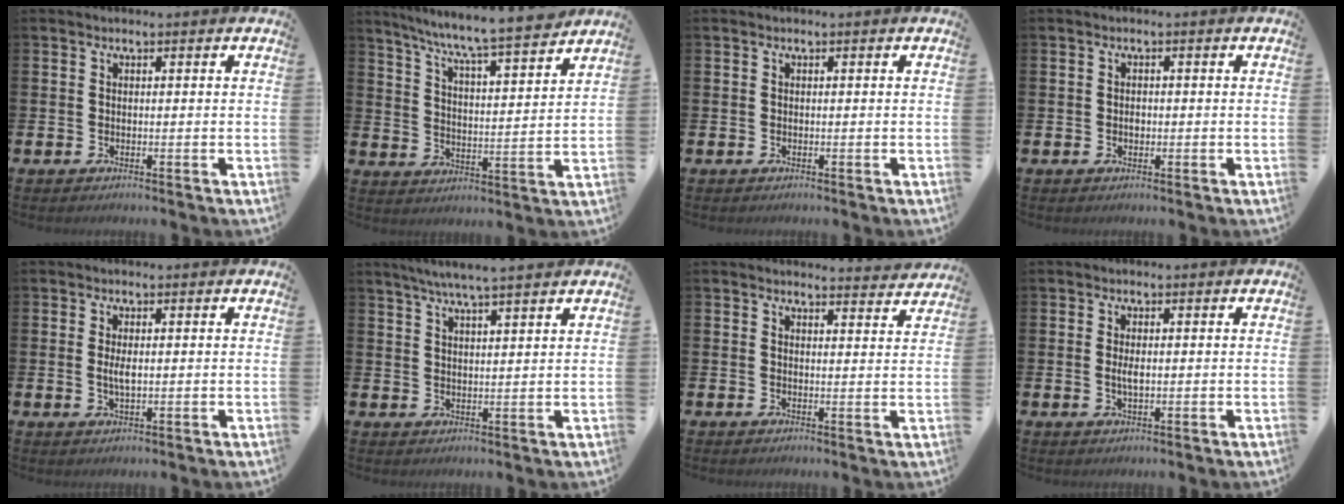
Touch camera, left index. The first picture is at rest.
{"total": 8.4, "force": [7.9, -0.2, 2.8], "torque": [-0.087, -0.058, 0.137]}
{"total": 0.0}
{"total": 0.9, "force": [0.0, 0.7, 0.5], "torque": [0.001, 0.001, -0.005]}
{"total": 2.2, "force": [0.2, 0.8, 2.1], "torque": [-0.037, 0.001, 0.001]}
{"total": 5.3, "force": [4.9, -0.4, 2.0], "torque": [-0.050, -0.016, 0.086]}
{"total": 3.0, "force": [3.0, 0.2, 0.0], "torque": [0.005, -0.023, 0.051]}
{"total": 1.9, "force": [0.1, 0.8, 1.8], "torque": [-0.031, 0.001, -0.001]}